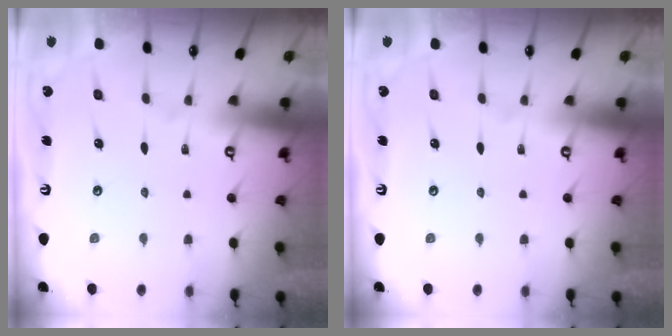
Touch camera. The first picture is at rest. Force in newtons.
{"total": 0.0}